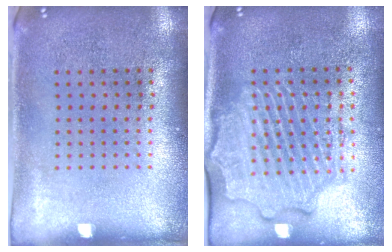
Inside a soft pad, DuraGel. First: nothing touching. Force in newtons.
{"total": 2.5, "press": 2.3, "slide": 0.8}